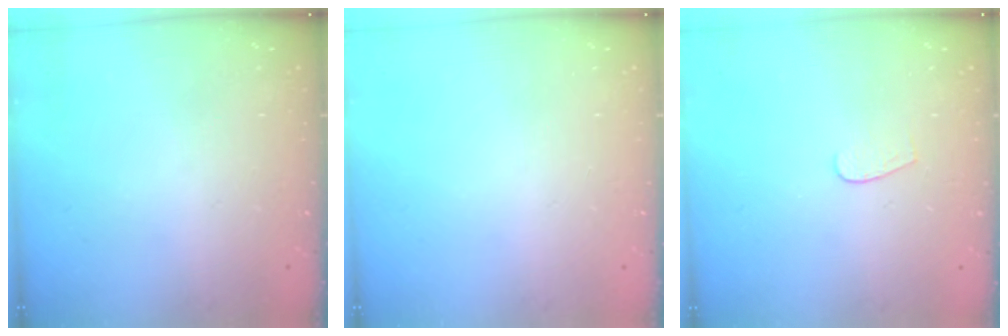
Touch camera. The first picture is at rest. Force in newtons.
{"total": 0.0}
{"total": 4.0, "press": 4.0, "slide": 0.4}